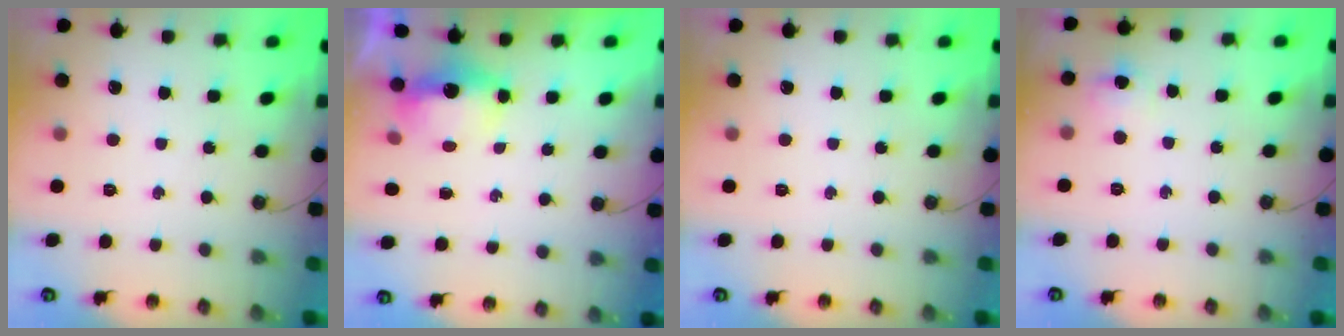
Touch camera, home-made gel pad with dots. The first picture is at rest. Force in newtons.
{"total": 5.1, "press": 5.0, "slide": 0.4}
{"total": 0.0}
{"total": 5.0, "press": 4.5, "slide": 2.2}